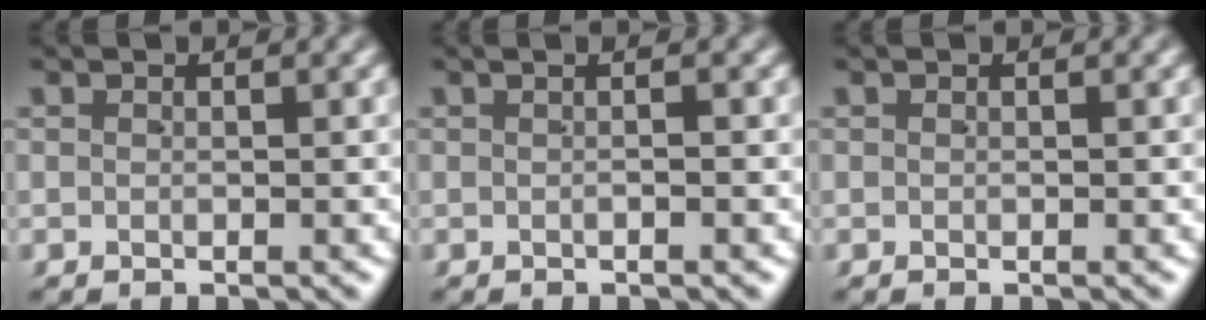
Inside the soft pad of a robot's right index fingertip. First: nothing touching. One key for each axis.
{"total": 0.9, "fx": 0.0, "fy": -0.2, "fz": 0.9, "tx": -0.012, "ty": 0.008, "tz": -0.003}
{"total": 0.0}